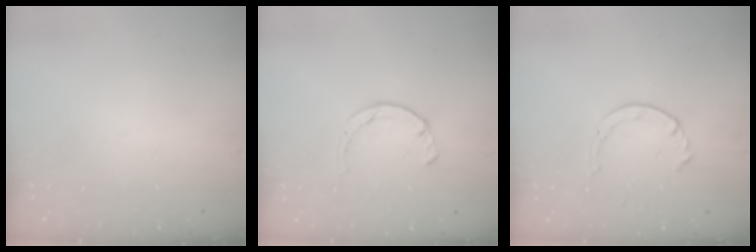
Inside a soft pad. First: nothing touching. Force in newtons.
{"total": 2.3, "press": 2.3, "slide": 0.5}
{"total": 3.5, "press": 3.5, "slide": 0.4}